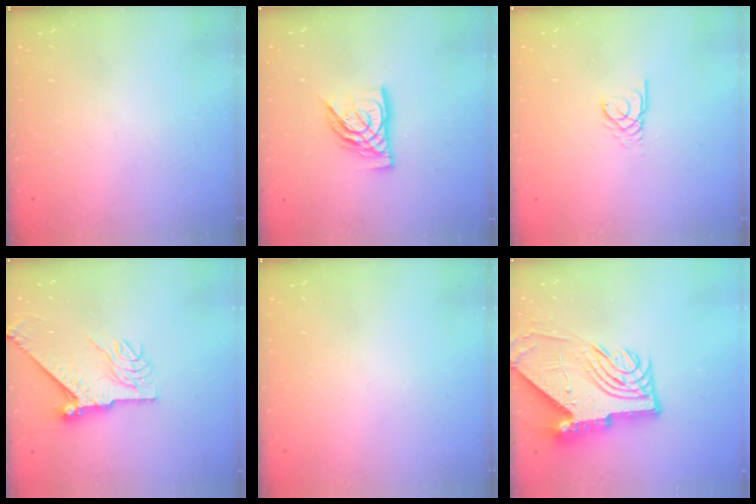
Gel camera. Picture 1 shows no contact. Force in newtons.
{"total": 11.3, "press": 11.2, "slide": 1.4}
{"total": 2.7, "press": 2.7, "slide": 0.1}
{"total": 10.8, "press": 10.7, "slide": 1.1}
{"total": 0.0}
{"total": 14.6, "press": 14.5, "slide": 1.6}